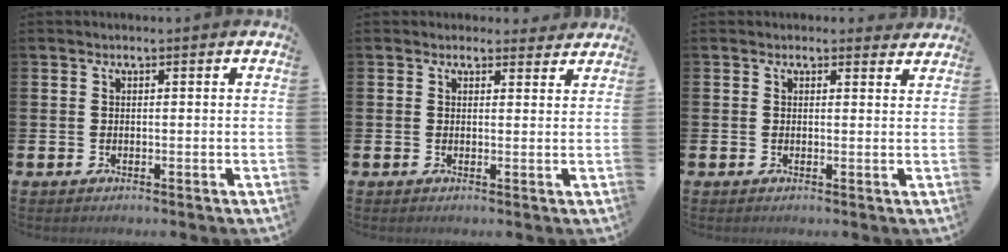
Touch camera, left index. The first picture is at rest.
{"total": 1.7, "force": [1.5, 0.7, 0.0], "torque": [0.012, -0.007, 0.024]}
{"total": 1.0, "force": [0.9, 0.5, 0.1], "torque": [0.006, 0.000, 0.014]}